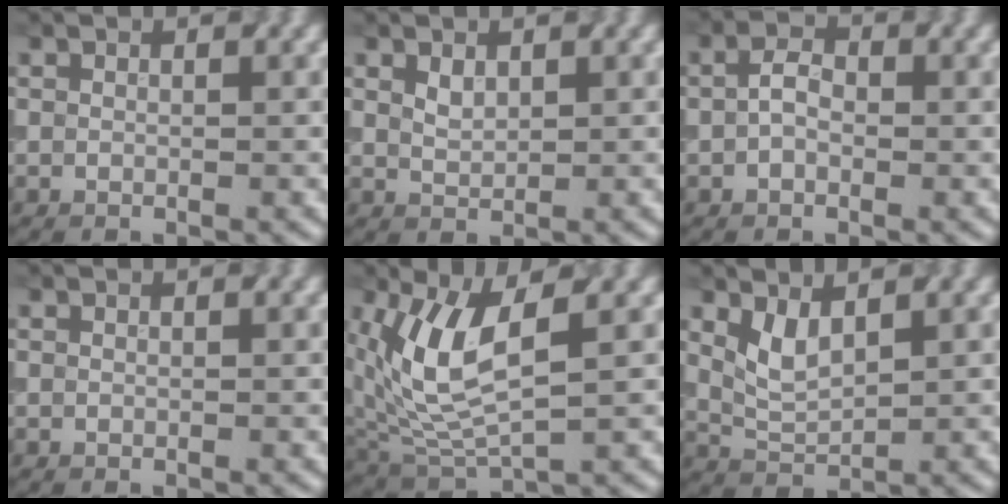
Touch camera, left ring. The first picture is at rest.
{"total": 1.1, "force": [0.5, 0.6, 0.7], "torque": [-0.017, 0.005, 0.019]}
{"total": 1.8, "force": [-0.6, 1.1, 1.4], "torque": [-0.028, 0.011, -0.010]}
{"total": 0.0}
{"total": 7.8, "force": [1.6, 3.6, 6.7], "torque": [-0.156, 0.002, 0.040]}
{"total": 2.5, "force": [1.2, 1.2, 1.9], "torque": [-0.043, 0.000, 0.036]}